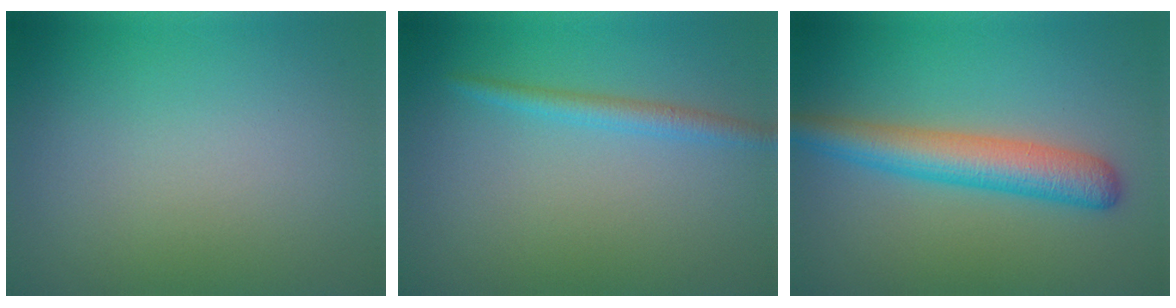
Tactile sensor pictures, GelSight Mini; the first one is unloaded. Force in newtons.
{"total": 1.9, "press": 1.8, "slide": 0.2}
{"total": 5.0, "press": 5.0, "slide": 0.2}